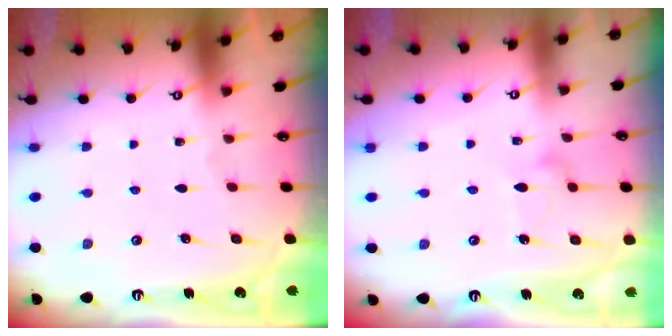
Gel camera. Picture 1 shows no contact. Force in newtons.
{"total": 7.8, "press": 7.8, "slide": 0.4}